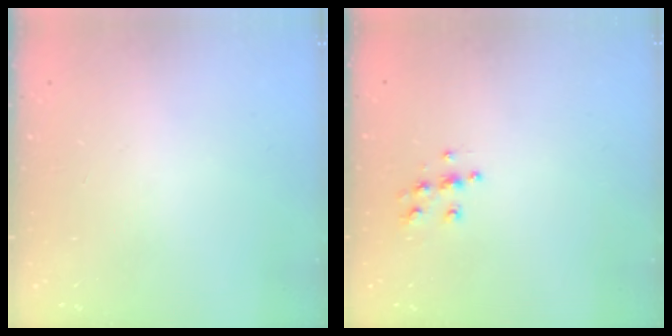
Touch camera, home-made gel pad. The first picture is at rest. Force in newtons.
{"total": 6.4, "press": 6.4, "slide": 0.3}